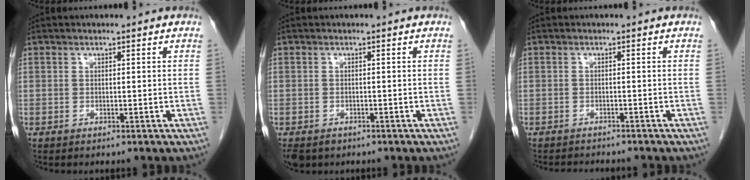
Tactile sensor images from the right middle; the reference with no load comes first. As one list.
[{"total": 5.2, "force": [-3.3, 3.6, 1.8], "torque": [-0.042, -0.005, -0.050]}, {"total": 3.9, "force": [-3.7, 0.7, 1.0], "torque": [-0.016, -0.009, -0.050]}]